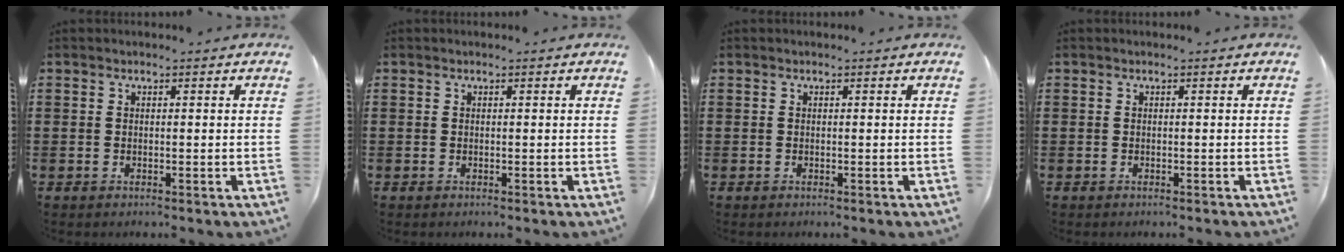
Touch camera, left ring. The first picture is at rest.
{"total": 0.0}
{"total": 0.0}
{"total": 0.0}